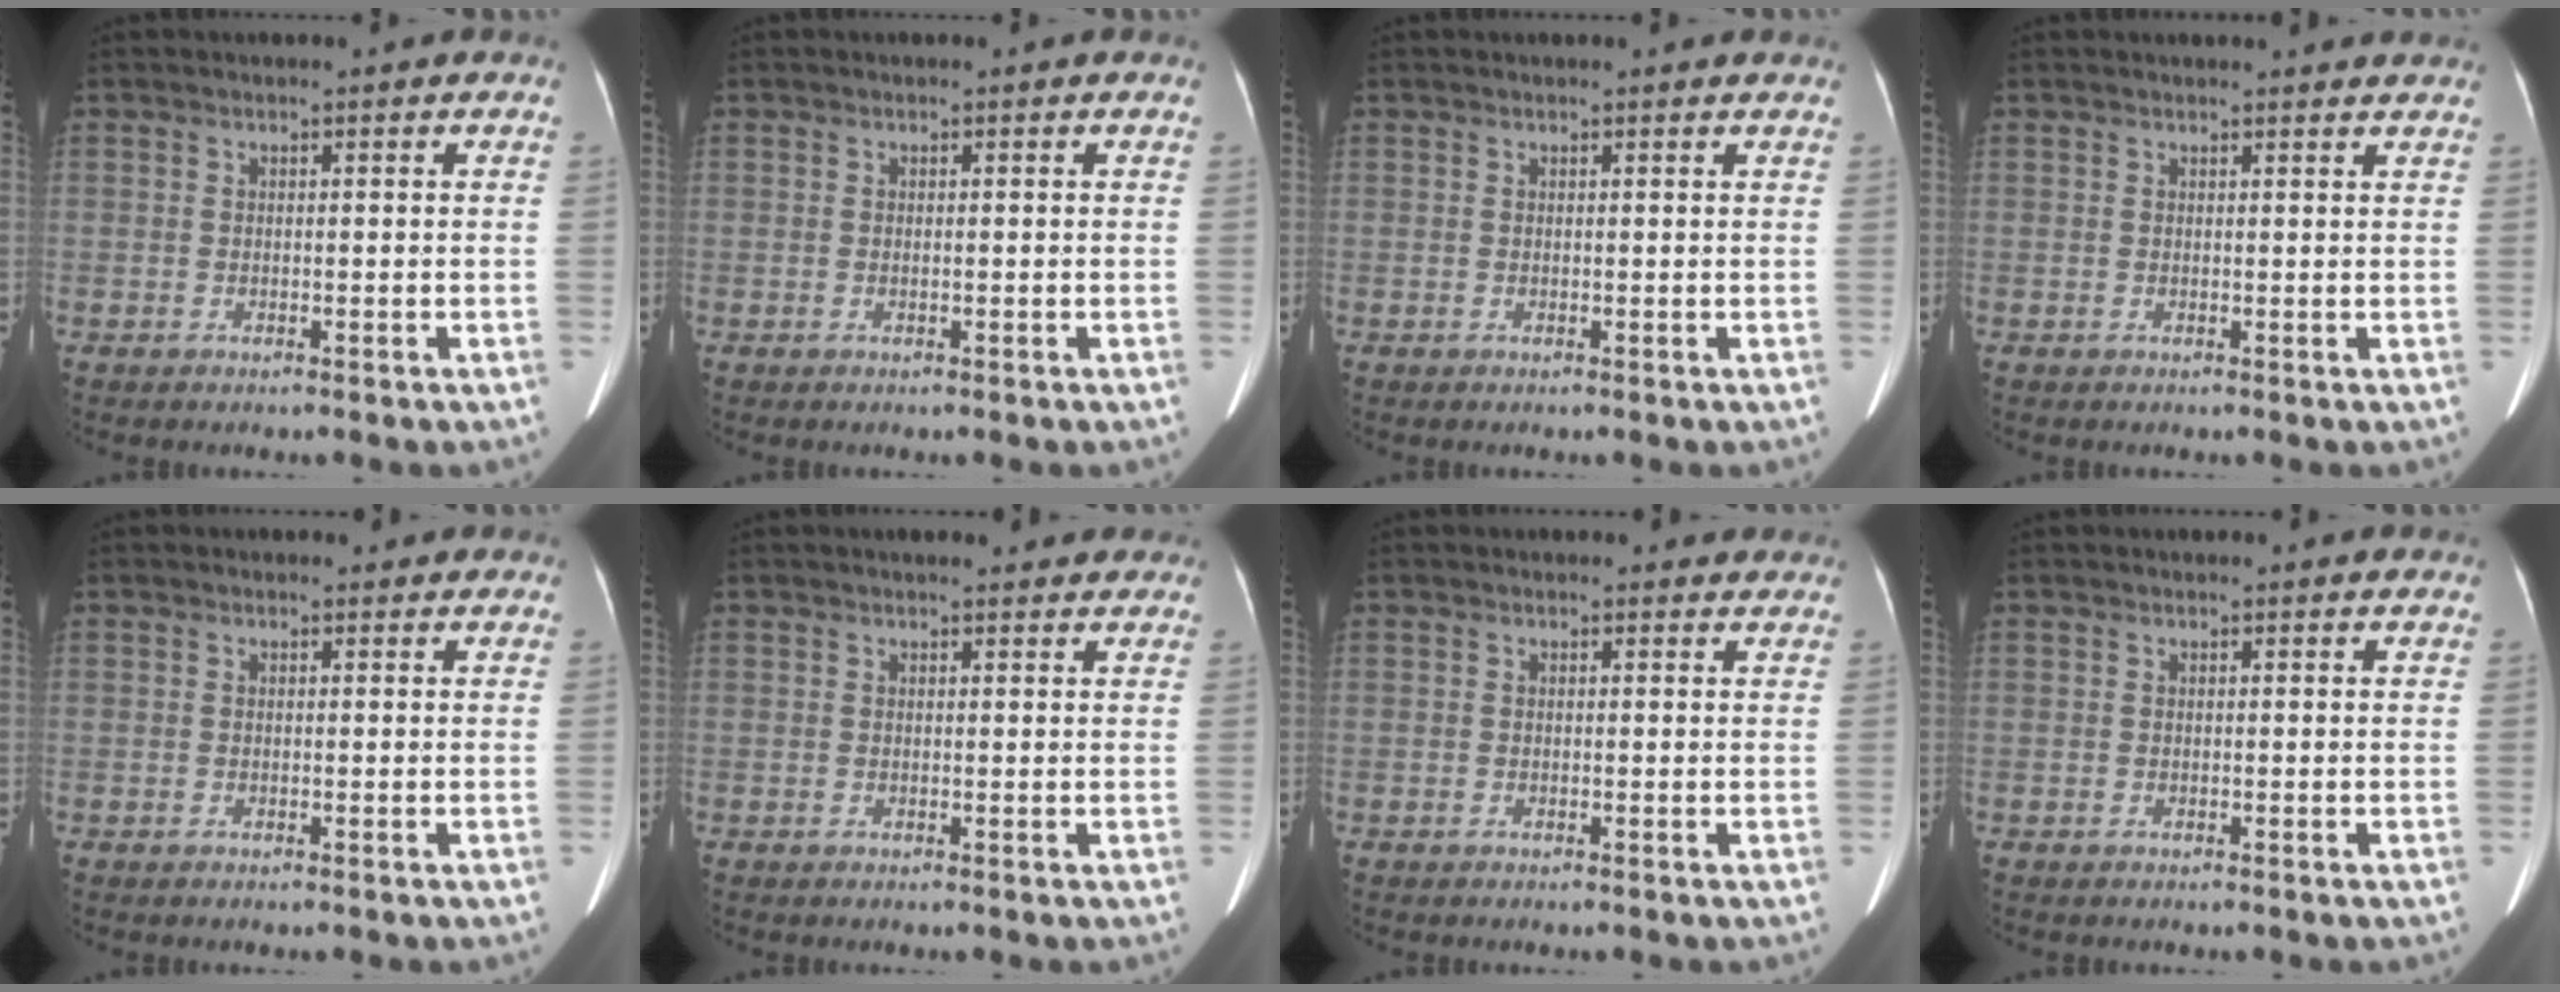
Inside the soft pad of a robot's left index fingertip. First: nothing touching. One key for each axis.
{"total": 0.0}
{"total": 2.2, "fx": 2.1, "fy": 0.3, "fz": 0.5, "tx": -0.011, "ty": 0.012, "tz": 0.018}
{"total": 5.0, "fx": 4.8, "fy": 0.6, "fz": 1.2, "tx": -0.013, "ty": 0.015, "tz": 0.045}
{"total": 1.1, "fx": 0.9, "fy": 0.5, "fz": 0.1, "tx": -0.004, "ty": 0.003, "tz": 0.007}
{"total": 5.8, "fx": 5.1, "fy": 1.6, "fz": 2.3, "tx": -0.019, "ty": 0.016, "tz": 0.054}
{"total": 2.2, "fx": 2.0, "fy": 0.9, "fz": 0.2, "tx": 0.000, "ty": 0.001, "tz": 0.009}
{"total": 1.6, "fx": 1.5, "fy": 0.3, "fz": 0.4, "tx": -0.011, "ty": 0.010, "tz": 0.012}